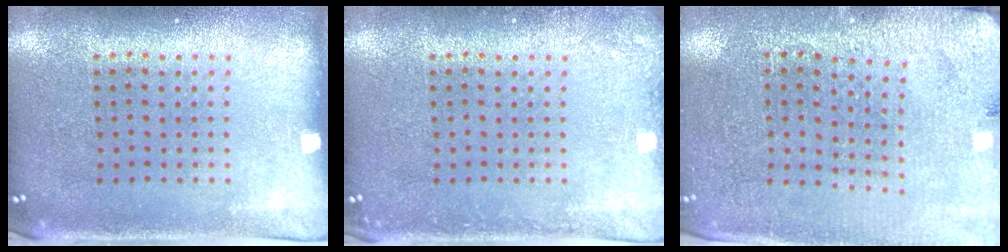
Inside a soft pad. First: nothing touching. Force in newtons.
{"total": 1.2, "press": 1.2, "slide": 0.2}
{"total": 2.8, "press": 2.8, "slide": 0.2}